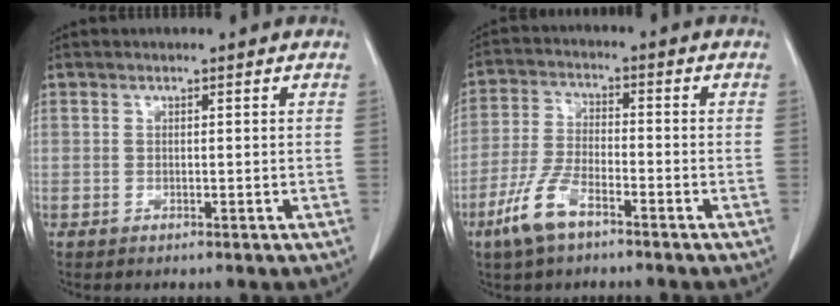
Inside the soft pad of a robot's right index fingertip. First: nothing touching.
{"total": 7.6, "force": [-4.9, 2.3, 5.4], "torque": [-0.123, -0.008, -0.096]}